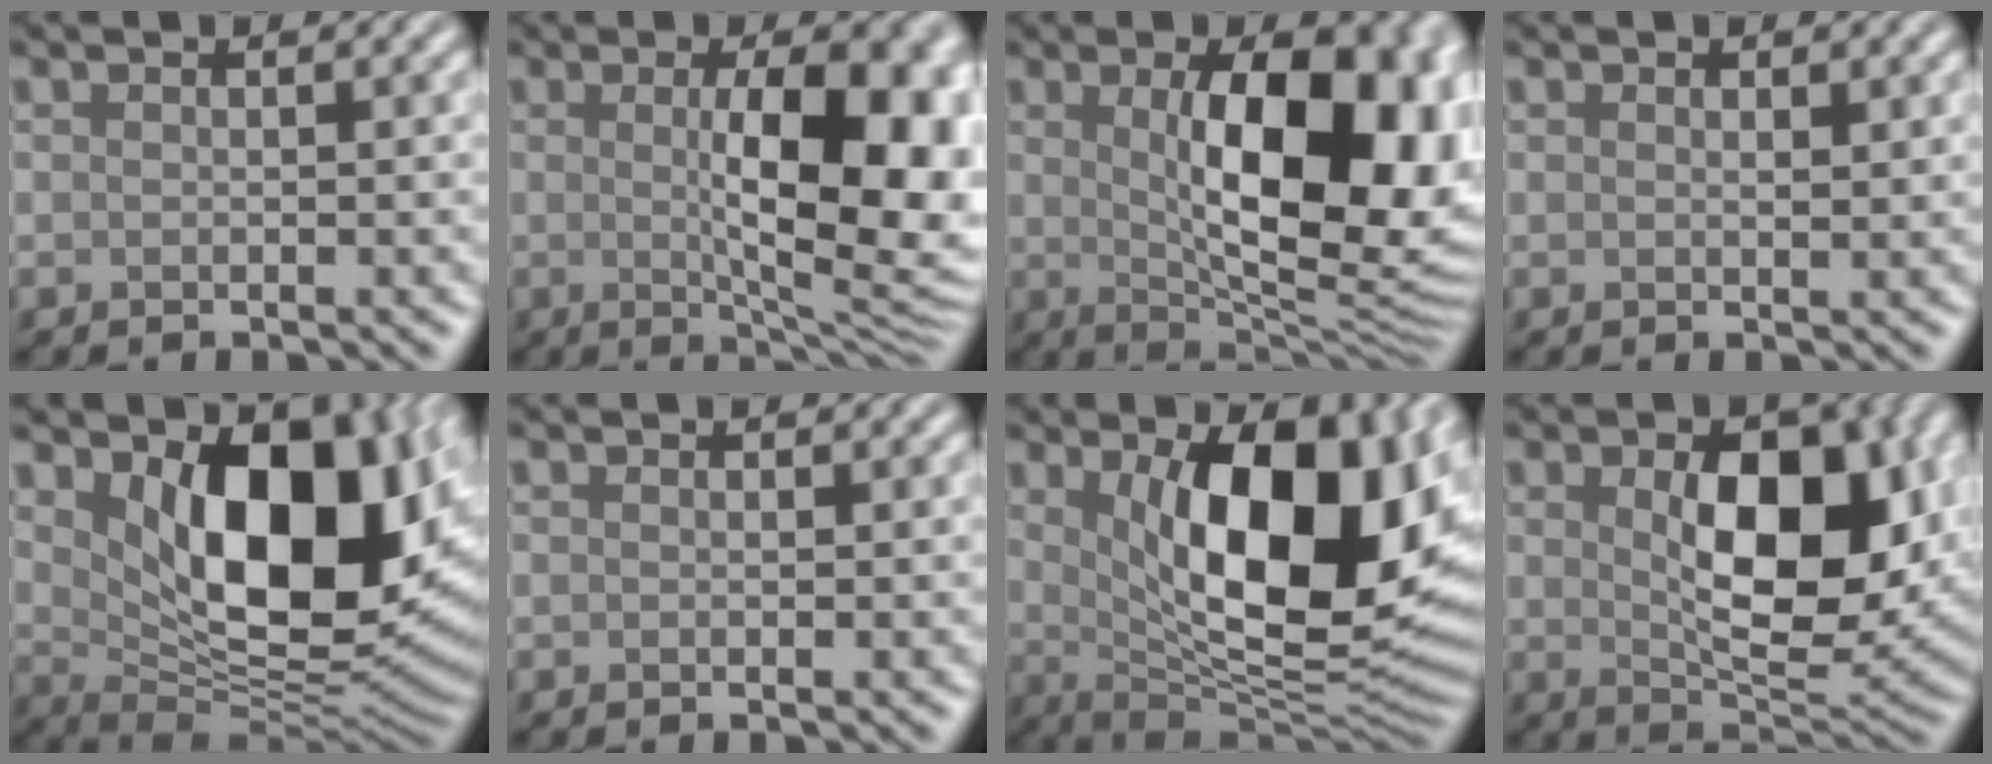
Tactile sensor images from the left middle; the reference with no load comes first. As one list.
[{"total": 11.9, "force": [0.8, 3.7, 11.3], "torque": [-0.142, -0.004, 0.016]}, {"total": 14.3, "force": [1.7, 6.0, 12.9], "torque": [-0.159, 0.000, 0.029]}, {"total": 0.8, "force": [0.5, 0.3, 0.6], "torque": [-0.009, -0.005, 0.009]}, {"total": 12.0, "force": [3.2, 6.5, 9.6], "torque": [-0.132, -0.025, 0.062]}, {"total": 0.0}, {"total": 14.4, "force": [3.0, 6.4, 12.6], "torque": [-0.162, -0.007, 0.048]}, {"total": 10.0, "force": [1.2, 5.1, 8.6], "torque": [-0.131, -0.007, 0.027]}]